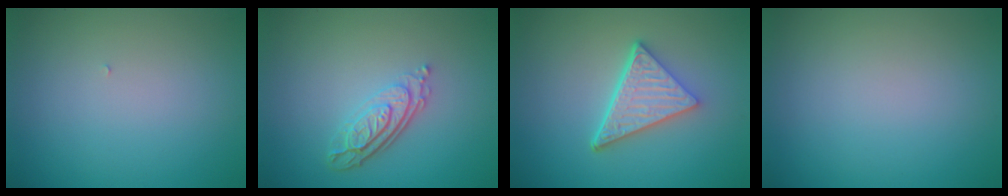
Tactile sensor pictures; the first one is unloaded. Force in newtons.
{"total": 3.8, "press": 2.8, "slide": 2.5}
{"total": 5.2, "press": 3.9, "slide": 3.5}
{"total": 0.0}